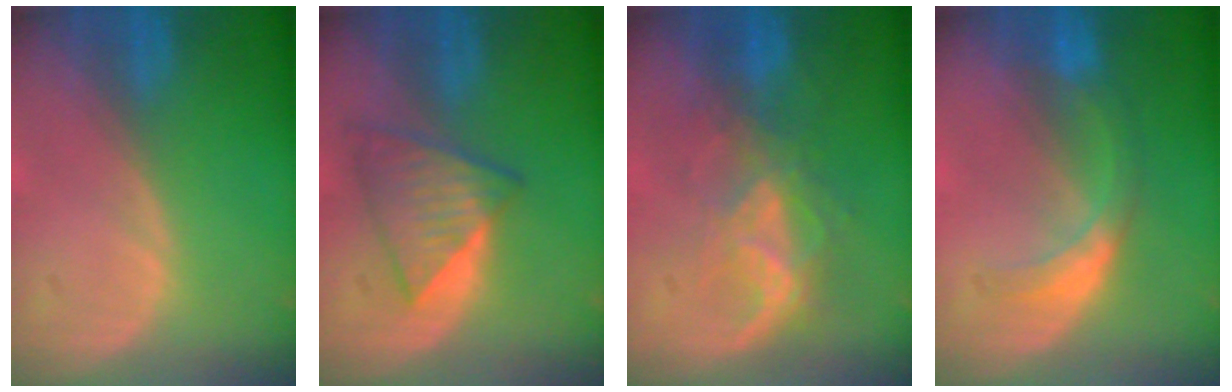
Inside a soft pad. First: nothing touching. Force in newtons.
{"total": 6.1, "press": 6.1, "slide": 0.3}
{"total": 6.8, "press": 6.2, "slide": 2.8}
{"total": 5.8, "press": 5.1, "slide": 2.7}